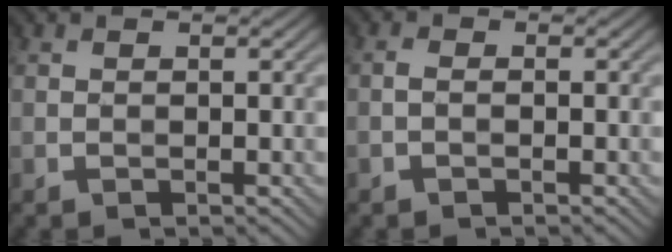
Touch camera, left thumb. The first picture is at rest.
{"total": 0.9, "force": [-0.5, 0.4, 0.7], "torque": [-0.016, 0.001, -0.013]}